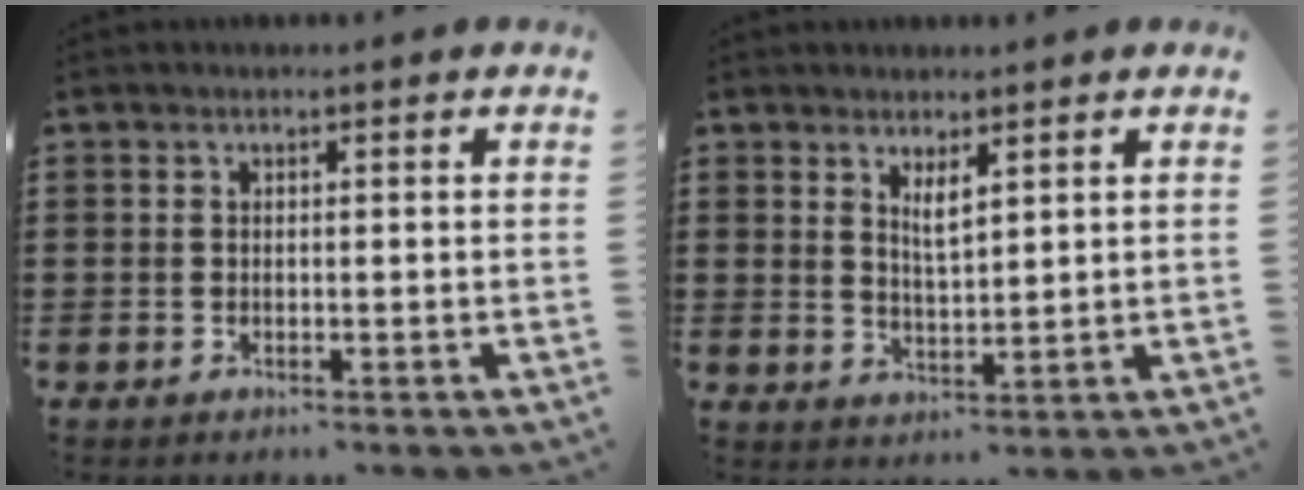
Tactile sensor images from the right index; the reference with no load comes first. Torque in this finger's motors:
{"motor_torque": [-0.04, 0.00, 0.03, 0.00]}